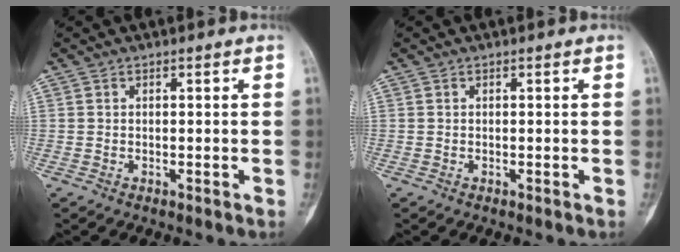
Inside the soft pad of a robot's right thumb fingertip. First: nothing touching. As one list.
[{"total": 0.0}]